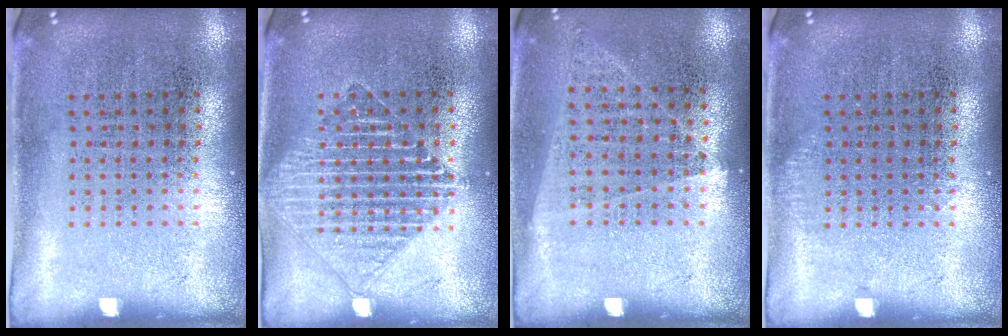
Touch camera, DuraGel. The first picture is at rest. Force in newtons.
{"total": 1.5, "press": 1.5, "slide": 0.3}
{"total": 1.0, "press": 0.9, "slide": 0.5}
{"total": 0.6, "press": 0.6, "slide": 0.2}